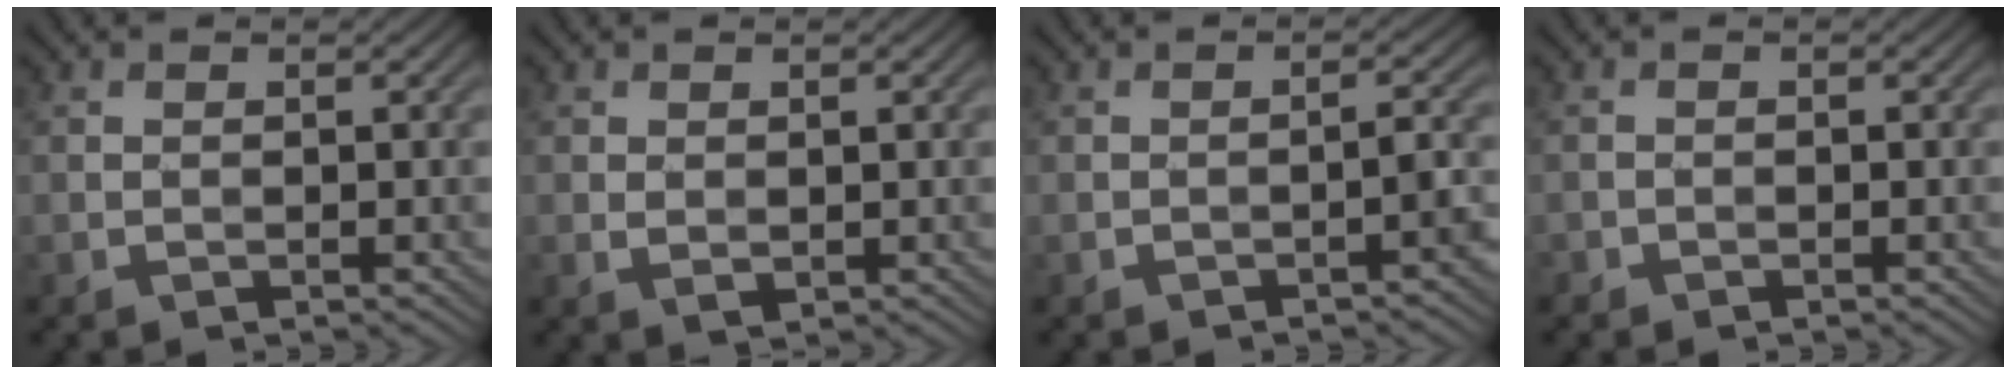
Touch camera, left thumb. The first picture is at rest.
{"total": 1.4, "force": [0.2, 1.0, 1.0], "torque": [-0.022, -0.004, 0.008]}
{"total": 2.1, "force": [-1.4, 0.3, 1.5], "torque": [-0.022, 0.012, -0.022]}
{"total": 0.6, "force": [-0.5, 0.3, 0.0], "torque": [0.001, -0.002, -0.010]}